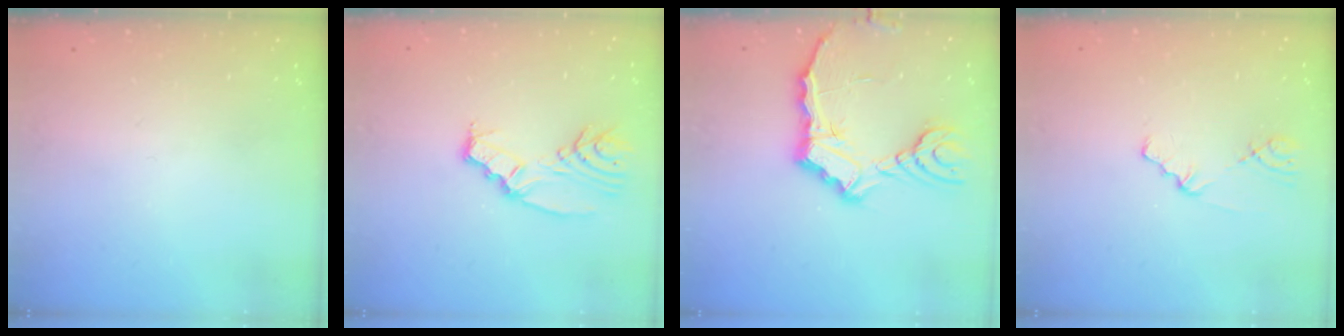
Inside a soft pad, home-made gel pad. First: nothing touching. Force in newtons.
{"total": 7.2, "press": 7.2, "slide": 0.5}
{"total": 11.2, "press": 11.1, "slide": 1.3}
{"total": 1.2, "press": 1.2, "slide": 0.2}